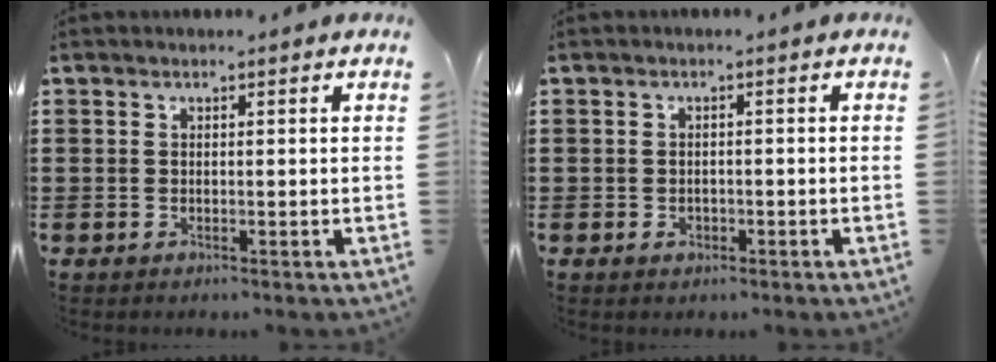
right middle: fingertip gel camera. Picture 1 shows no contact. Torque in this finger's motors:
{"motor_torque": [1.92, 0.22, 0.13, 0.03]}